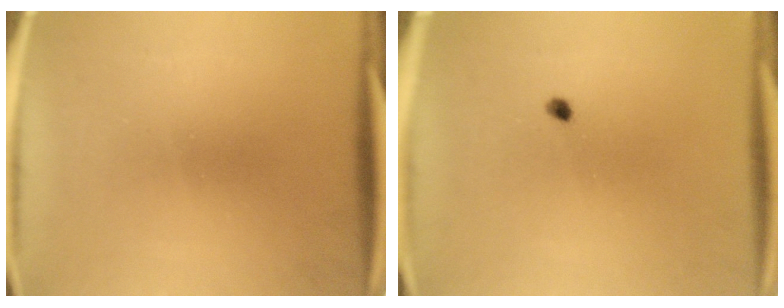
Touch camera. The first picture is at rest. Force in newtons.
{"total": 0.9}